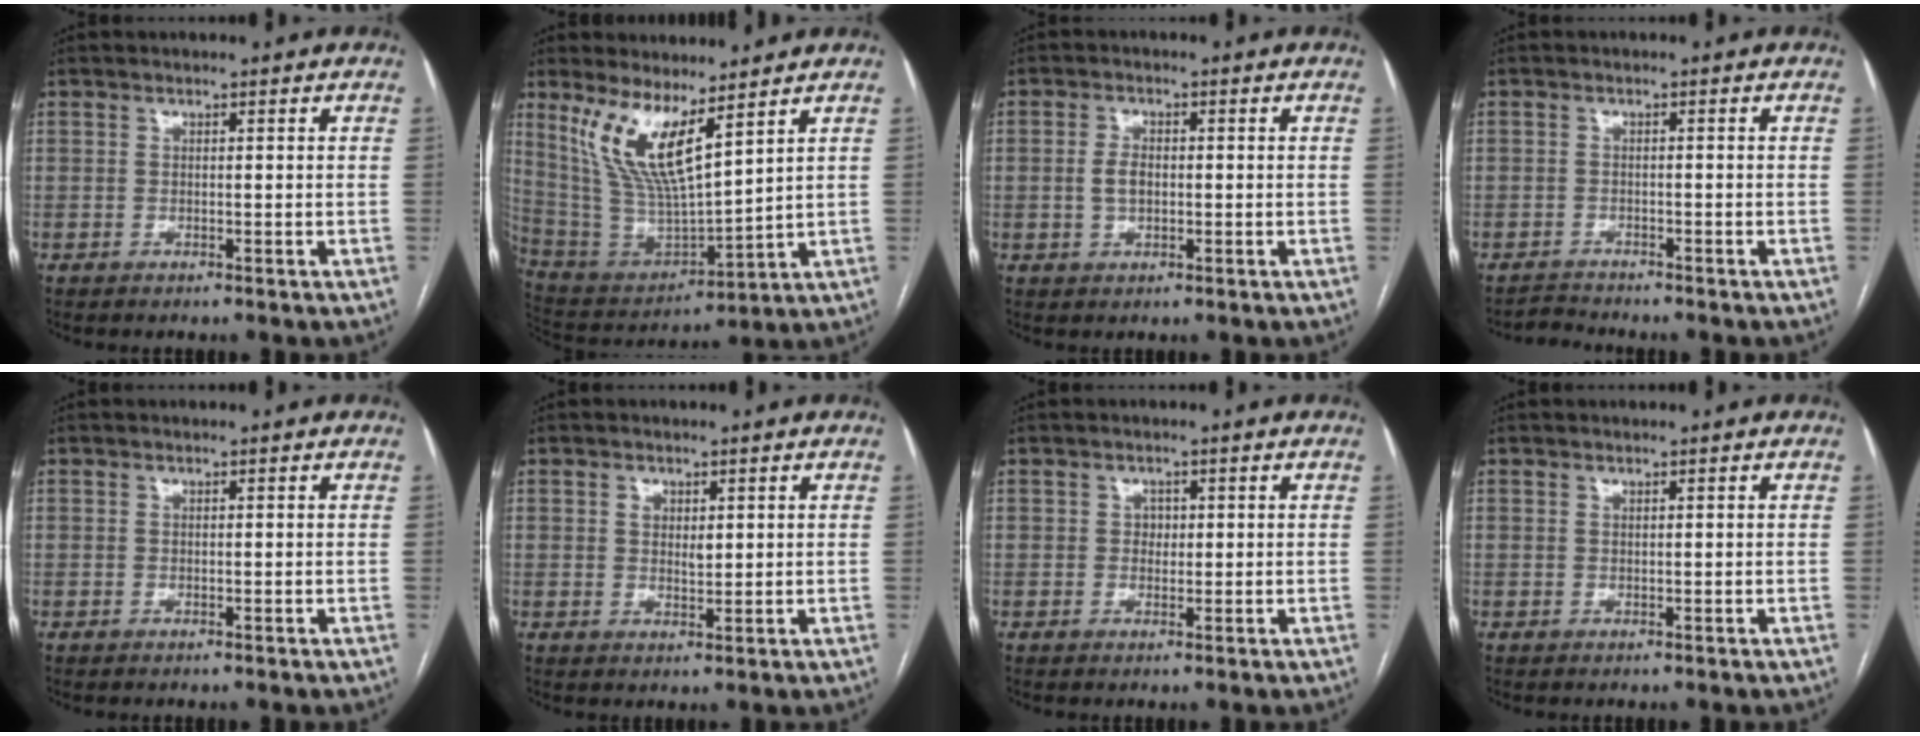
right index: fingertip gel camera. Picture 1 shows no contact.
{"total": 12.7, "force": [7.3, 2.7, 10.1], "torque": [-0.216, -0.010, 0.158]}
{"total": 2.9, "force": [-0.1, 1.7, 2.4], "torque": [-0.049, 0.003, -0.002]}
{"total": 1.8, "force": [-1.6, 0.0, -0.7], "torque": [0.012, -0.012, -0.027]}
{"total": 0.0}
{"total": 2.3, "force": [0.8, 1.5, 1.6], "torque": [-0.024, -0.001, 0.014]}
{"total": 1.4, "force": [0.2, 1.2, 0.7], "torque": [-0.007, 0.002, 0.002]}
{"total": 0.0}